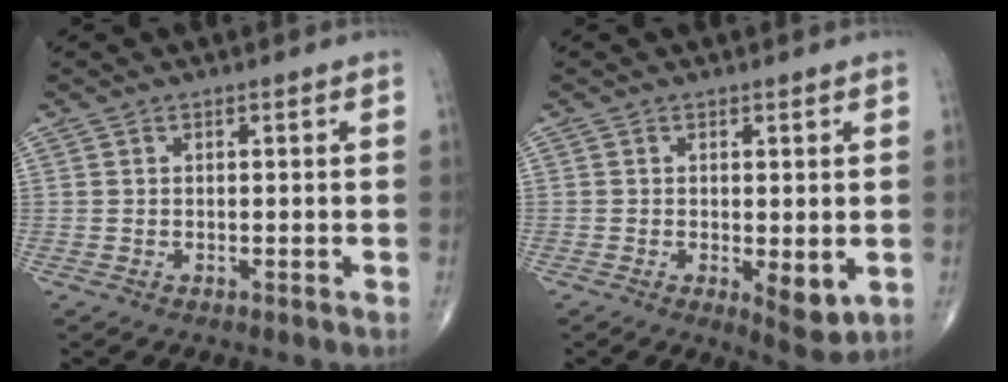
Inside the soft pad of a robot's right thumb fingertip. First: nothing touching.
{"total": 4.9, "force": [-0.9, 1.9, 4.4], "torque": [-0.058, -0.015, -0.009]}